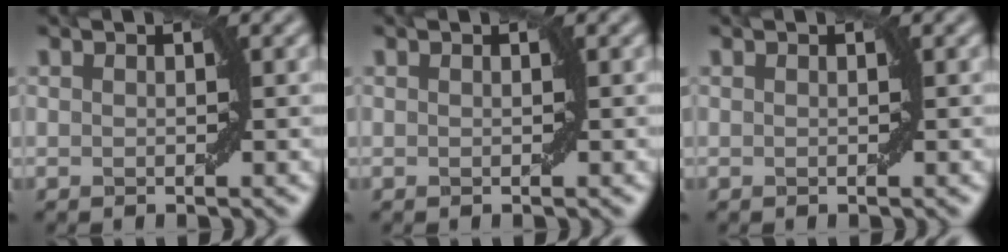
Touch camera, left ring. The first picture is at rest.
{"total": 0.0}
{"total": 0.0}